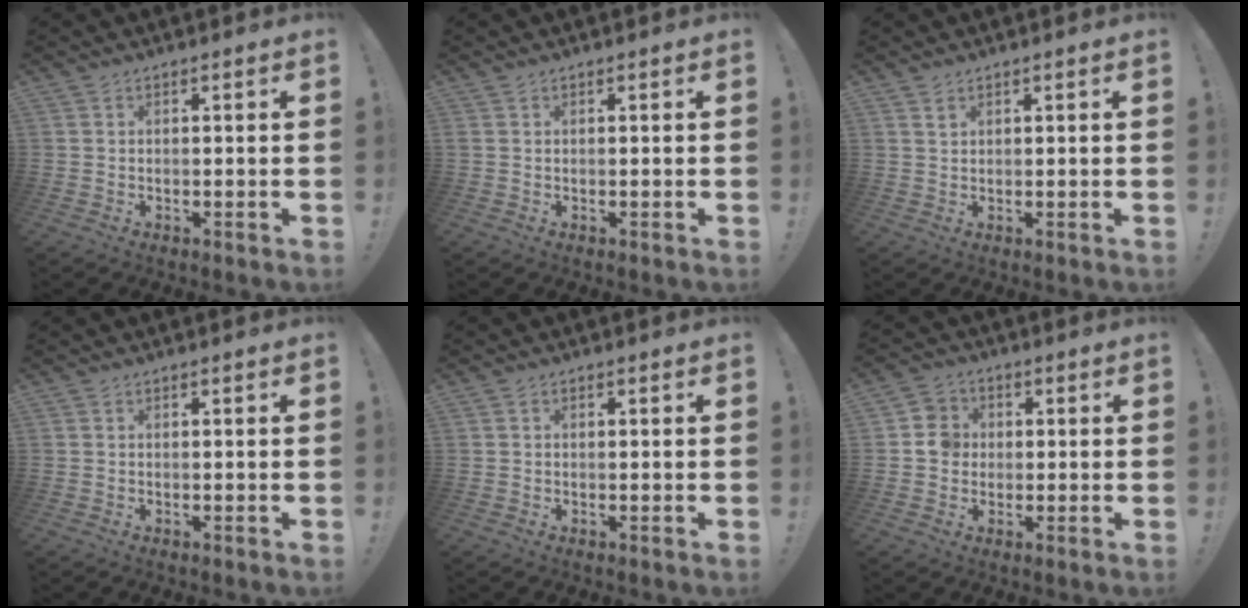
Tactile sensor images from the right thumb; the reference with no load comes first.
{"total": 0.0}
{"total": 1.3, "force": [1.0, 0.7, 0.4], "torque": [0.006, -0.008, 0.016]}
{"total": 0.0}
{"total": 0.5, "force": [-0.1, 0.5, 0.2], "torque": [-0.006, 0.004, -0.003]}
{"total": 6.3, "force": [-0.2, 6.0, 1.9], "torque": [-0.024, 0.013, -0.002]}